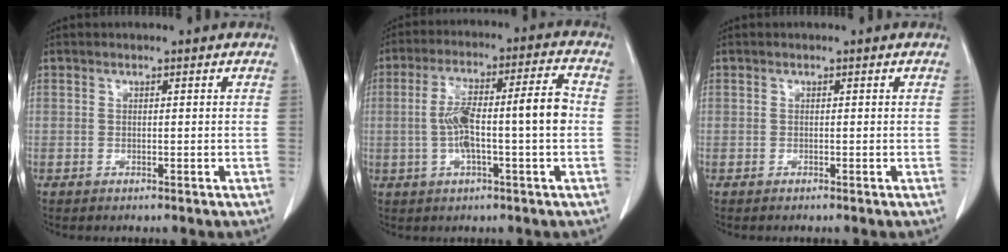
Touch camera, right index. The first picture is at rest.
{"total": 11.0, "force": [-0.9, 1.0, 10.9], "torque": [-0.195, 0.027, -0.016]}
{"total": 0.0}